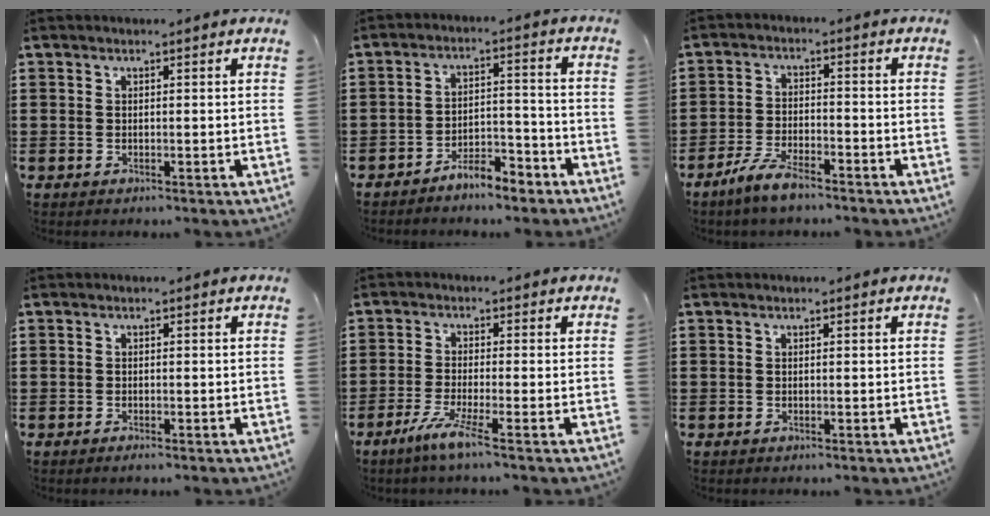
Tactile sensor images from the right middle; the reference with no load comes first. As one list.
[{"total": 5.0, "force": [-4.8, 0.8, 1.1], "torque": [-0.028, 0.008, -0.098]}, {"total": 5.3, "force": [-4.3, 1.1, 3.0], "torque": [-0.077, -0.004, -0.086]}, {"total": 0.8, "force": [-0.7, 0.0, 0.3], "torque": [-0.011, -0.005, -0.012]}, {"total": 4.6, "force": [-2.9, -0.2, 3.5], "torque": [-0.080, -0.016, -0.054]}, {"total": 0.0}]